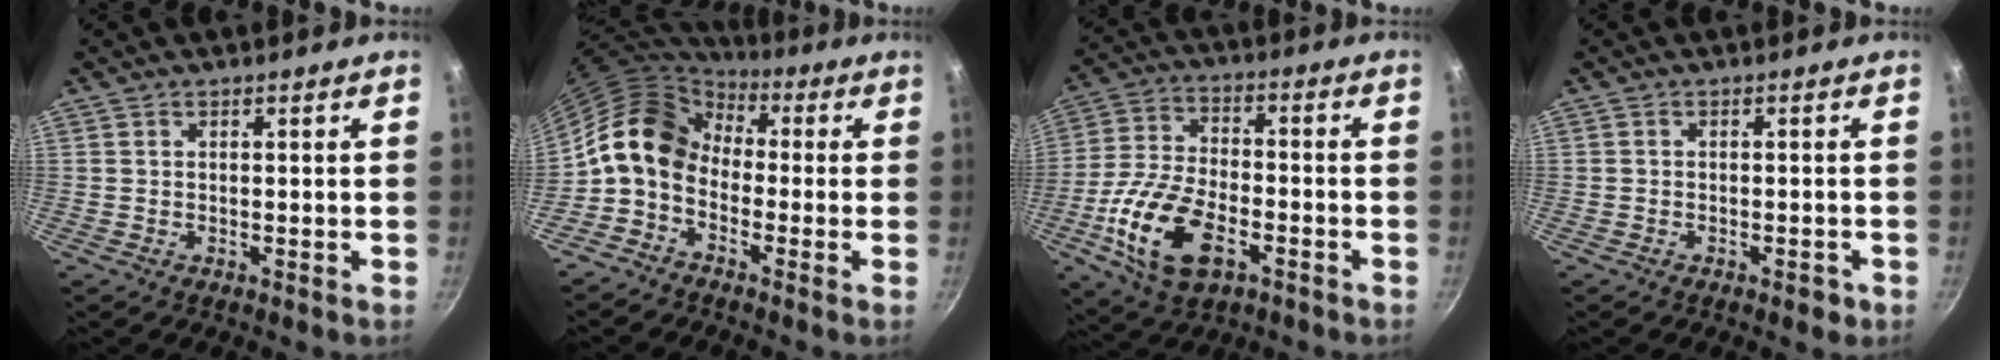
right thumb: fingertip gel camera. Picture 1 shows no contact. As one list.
[{"total": 11.3, "force": [-0.7, 8.6, 7.2], "torque": [-0.104, 0.043, -0.037]}, {"total": 16.0, "force": [-6.2, 8.6, 12.0], "torque": [-0.232, 0.024, -0.118]}, {"total": 2.2, "force": [-1.2, 1.1, 1.5], "torque": [-0.017, 0.015, -0.011]}]